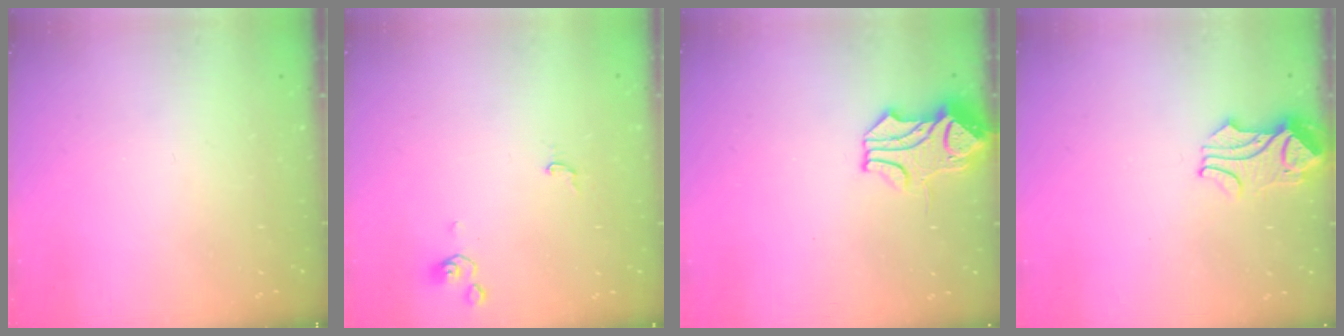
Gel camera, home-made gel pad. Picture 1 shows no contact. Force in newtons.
{"total": 2.2, "press": 2.2, "slide": 0.3}
{"total": 1.5, "press": 0.8, "slide": 1.3}
{"total": 2.7, "press": 2.6, "slide": 0.5}